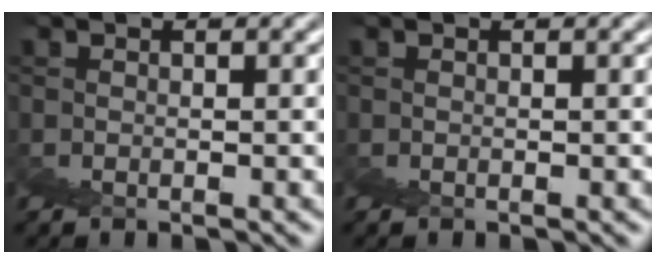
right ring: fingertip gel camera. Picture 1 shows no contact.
{"total": 0.0}